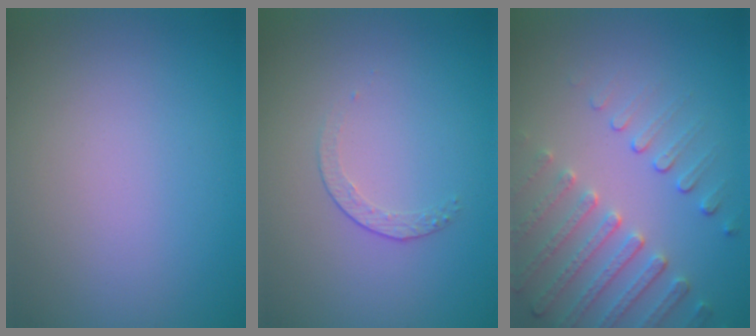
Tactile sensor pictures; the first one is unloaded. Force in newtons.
{"total": 1.4, "press": 0.7, "slide": 1.2}
{"total": 4.7, "press": 3.6, "slide": 3.0}